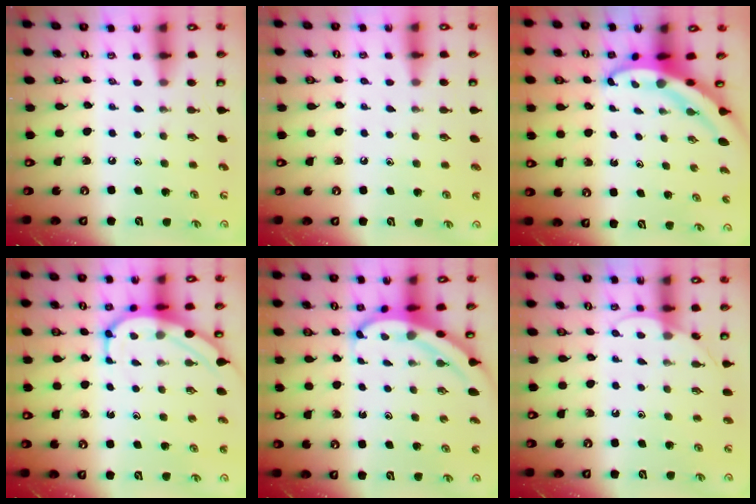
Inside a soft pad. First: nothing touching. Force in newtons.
{"total": 2.0, "press": 2.0, "slide": 0.2}
{"total": 4.5, "press": 4.5, "slide": 0.5}
{"total": 7.9, "press": 7.9, "slide": 0.8}
{"total": 5.7, "press": 5.7, "slide": 0.6}
{"total": 4.0, "press": 4.0, "slide": 0.4}